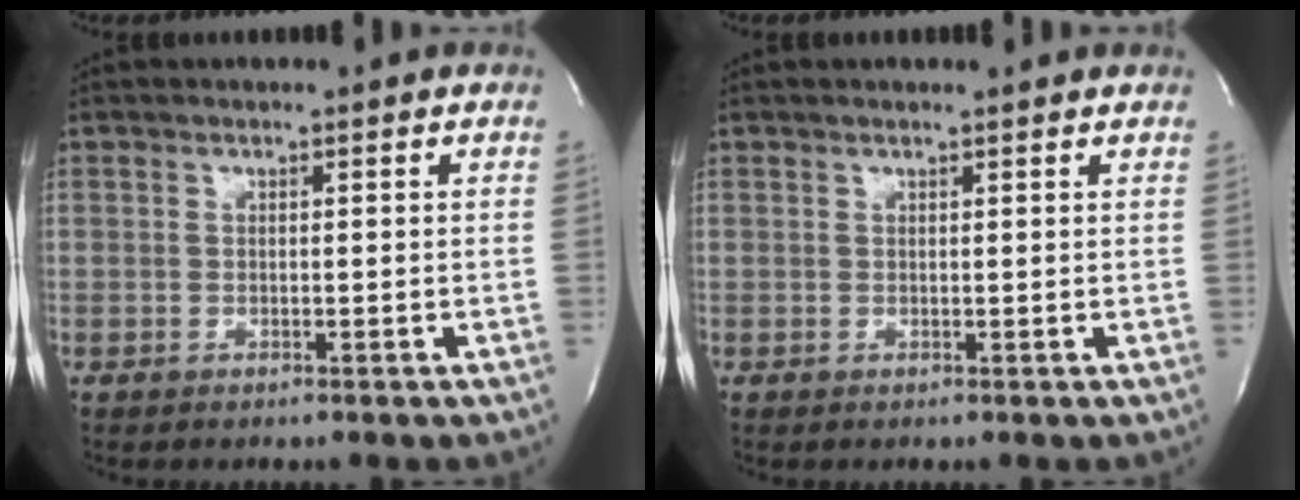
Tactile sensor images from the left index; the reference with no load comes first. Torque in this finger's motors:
{"motor_torque": [0.23, -0.21, 0.06, -0.01]}